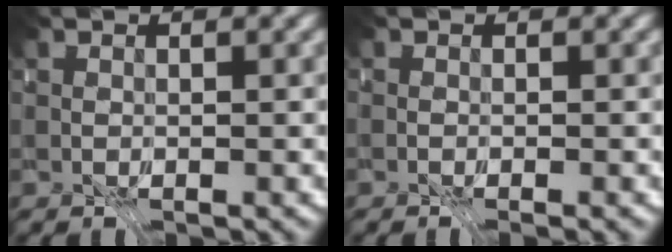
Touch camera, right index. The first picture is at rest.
{"total": 1.3, "force": [-0.7, -0.9, -0.6], "torque": [0.015, -0.002, -0.020]}